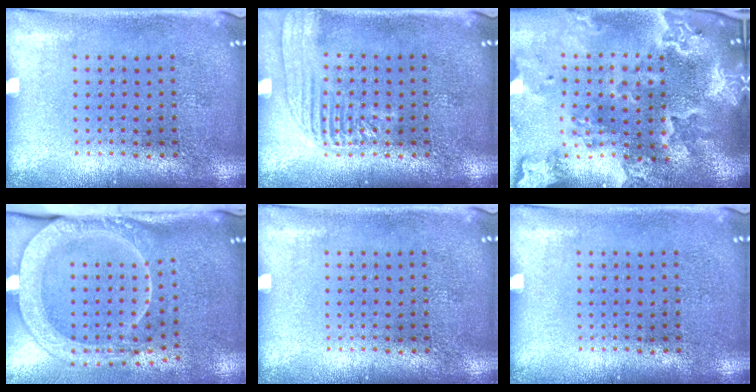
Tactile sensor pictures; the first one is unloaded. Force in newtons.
{"total": 2.3, "press": 2.3, "slide": 0.4}
{"total": 4.6, "press": 3.8, "slide": 2.6}
{"total": 2.8, "press": 2.1, "slide": 1.8}
{"total": 0.0}
{"total": 0.0}